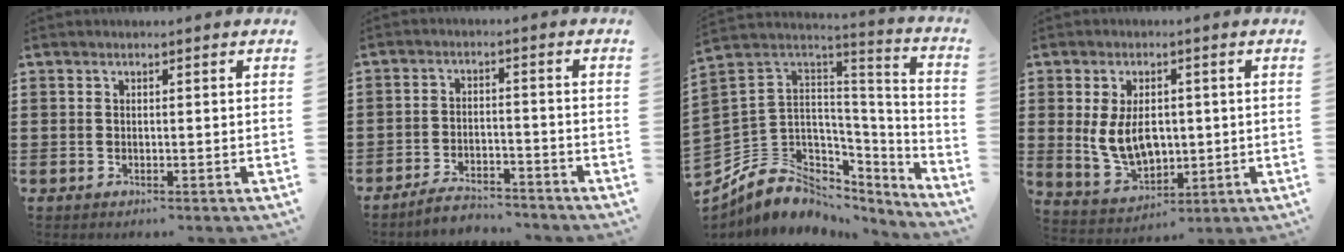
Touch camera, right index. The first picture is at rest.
{"total": 4.2, "force": [-4.0, 0.6, 0.8], "torque": [-0.014, 0.009, -0.081]}
{"total": 8.1, "force": [-2.2, 7.4, 2.5], "torque": [-0.094, -0.025, -0.034]}
{"total": 8.2, "force": [0.4, 5.2, 6.3], "torque": [-0.134, 0.006, 0.004]}